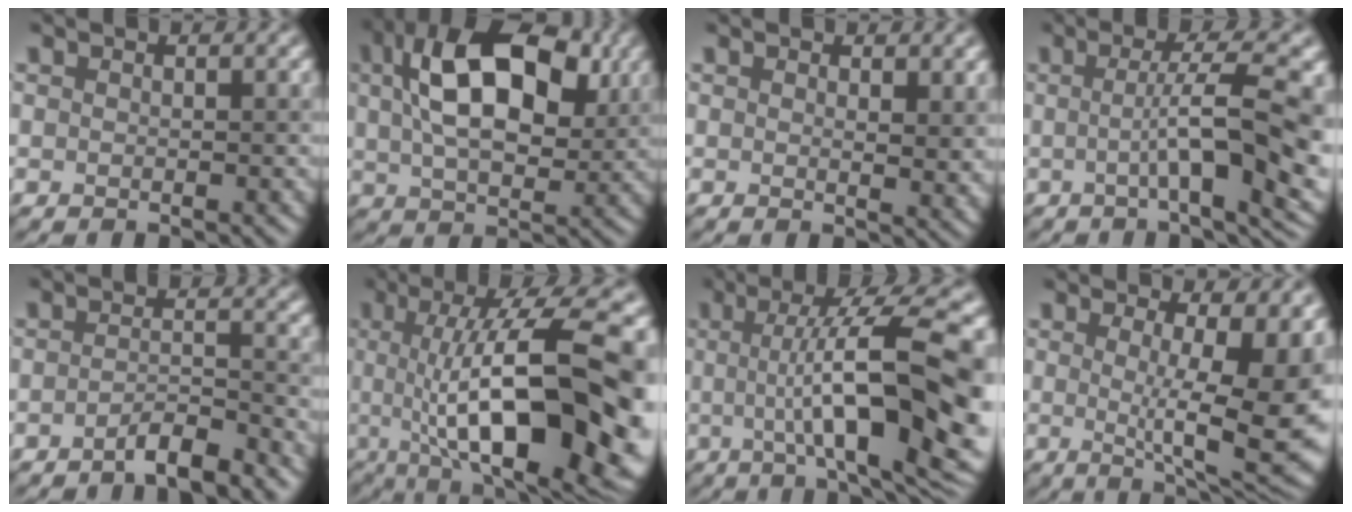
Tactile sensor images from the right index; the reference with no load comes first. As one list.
[{"total": 12.7, "force": [3.9, 6.9, 9.9], "torque": [-0.161, 0.022, 0.053]}, {"total": 2.5, "force": [1.0, 0.6, 2.2], "torque": [-0.030, -0.007, 0.019]}, {"total": 10.2, "force": [-0.2, 2.4, 9.9], "torque": [-0.124, 0.009, -0.007]}, {"total": 3.1, "force": [-2.4, 0.5, 1.8], "torque": [-0.028, 0.008, -0.049]}, {"total": 16.3, "force": [-0.7, 5.0, 15.5], "torque": [-0.187, 0.023, -0.014]}, {"total": 14.7, "force": [0.1, 3.9, 14.2], "torque": [-0.175, 0.014, 0.001]}, {"total": 12.8, "force": [0.7, 3.7, 12.3], "torque": [-0.134, -0.004, 0.011]}]